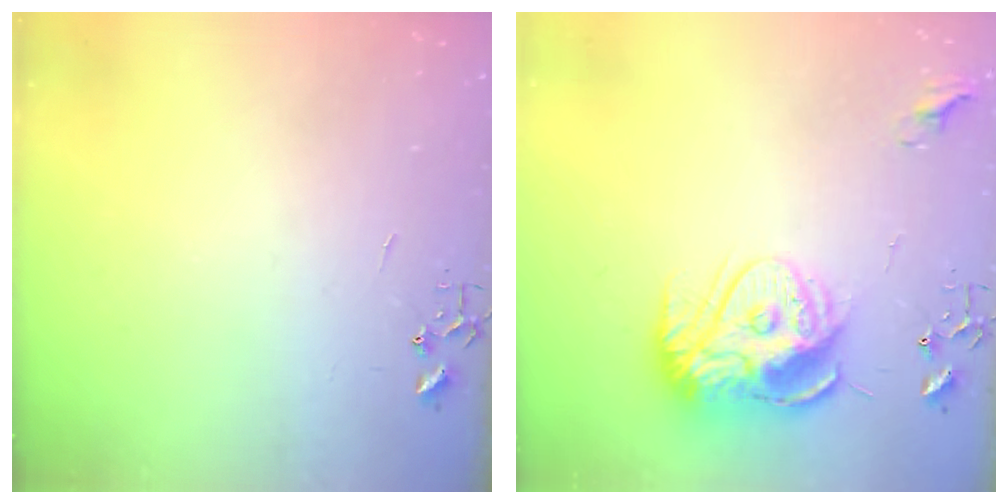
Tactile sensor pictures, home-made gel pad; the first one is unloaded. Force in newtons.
{"total": 15.6, "press": 15.6, "slide": 1.3}